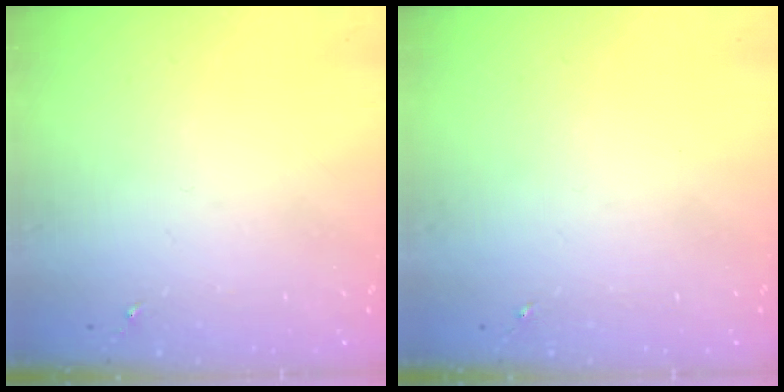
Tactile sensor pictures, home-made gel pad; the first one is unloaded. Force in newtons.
{"total": 0.0}